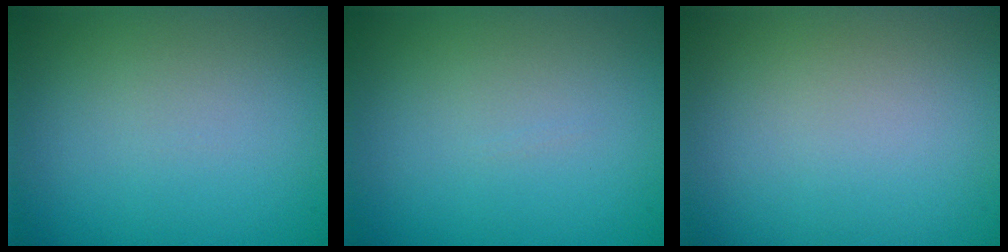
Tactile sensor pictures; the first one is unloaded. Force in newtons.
{"total": 0.0}
{"total": 0.0}